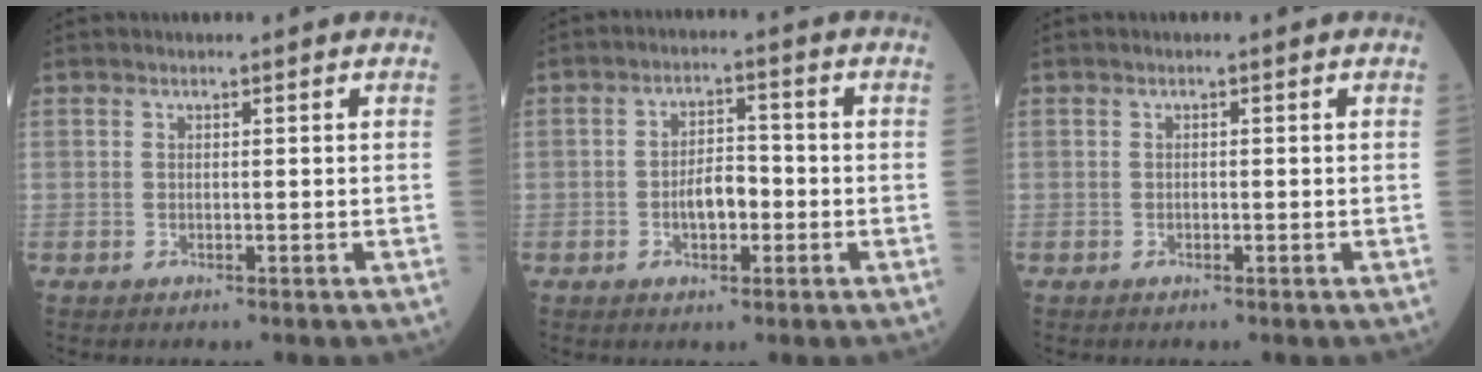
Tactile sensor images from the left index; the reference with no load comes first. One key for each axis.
{"total": 4.7, "fx": -1.5, "fy": 2.3, "fz": 3.9, "tx": -0.071, "ty": 0.011, "tz": -0.028}
{"total": 0.0}